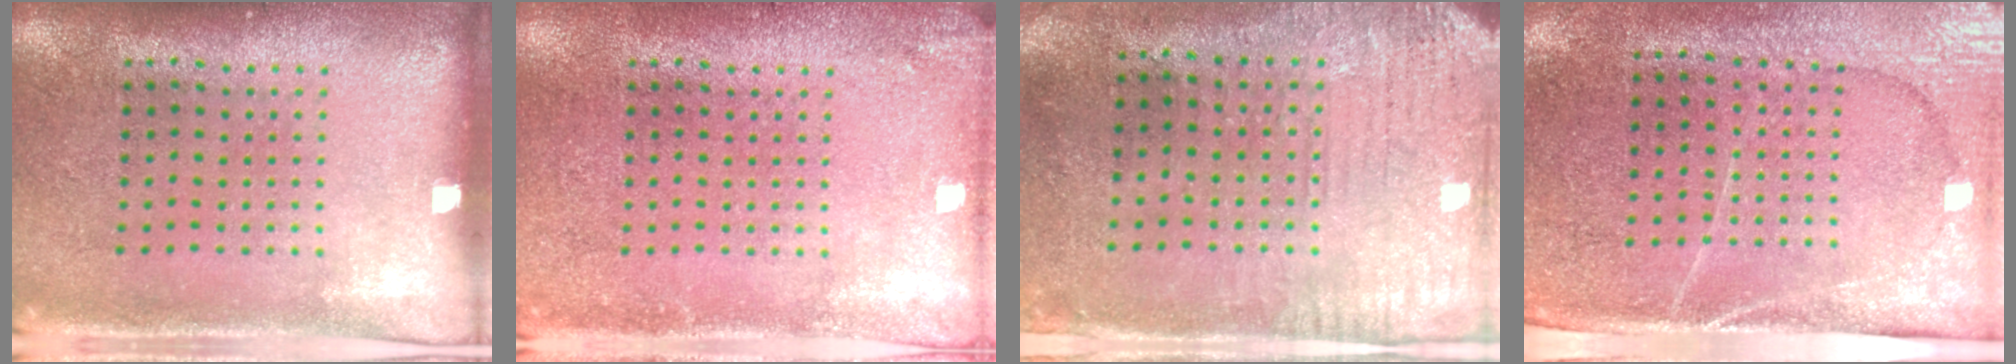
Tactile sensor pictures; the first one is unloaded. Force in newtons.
{"total": 1.2, "press": 1.2, "slide": 0.0}
{"total": 3.2, "press": 2.5, "slide": 1.9}
{"total": 3.0, "press": 2.8, "slide": 1.1}